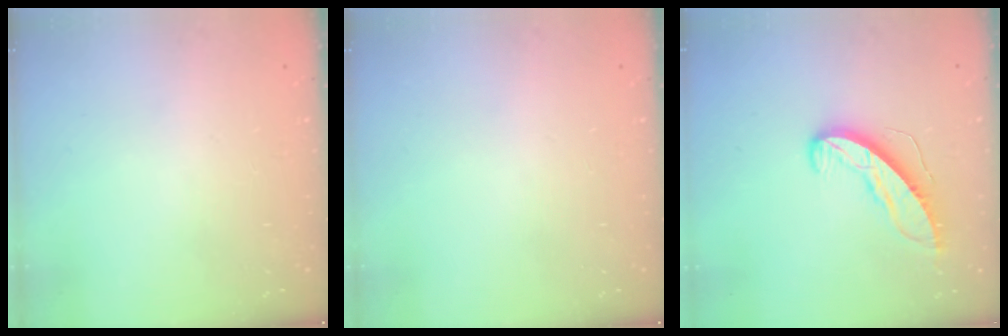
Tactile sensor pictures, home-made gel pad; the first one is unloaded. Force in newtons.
{"total": 0.0}
{"total": 8.9, "press": 8.9, "slide": 0.6}